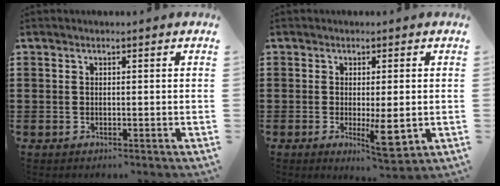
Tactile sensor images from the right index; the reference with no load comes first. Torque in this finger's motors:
{"motor_torque": [0.37, 0.29, 0.02, 0.03]}